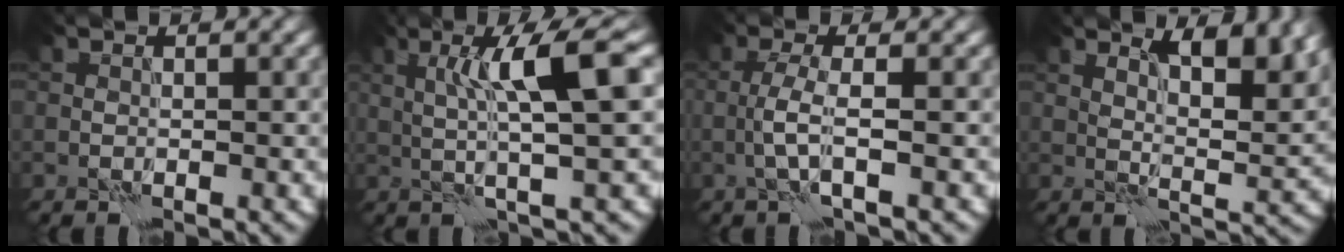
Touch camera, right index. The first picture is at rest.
{"total": 6.9, "force": [1.4, 0.7, 6.7], "torque": [-0.115, 0.012, 0.027]}
{"total": 2.6, "force": [-0.5, 0.3, 2.5], "torque": [-0.056, 0.005, -0.014]}
{"total": 6.9, "force": [4.1, 1.9, 5.2], "torque": [-0.074, -0.002, 0.061]}